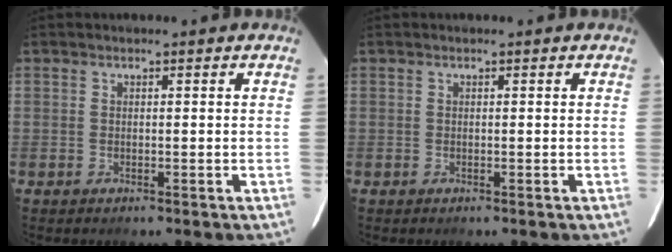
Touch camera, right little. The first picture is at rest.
{"total": 0.0}